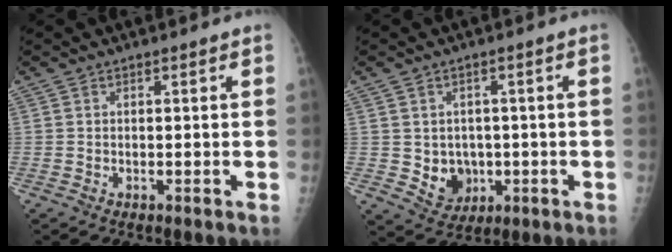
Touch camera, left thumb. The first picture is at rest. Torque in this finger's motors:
{"motor_torque": [-0.02, 0.01, 0.05, -0.01, 0.01]}